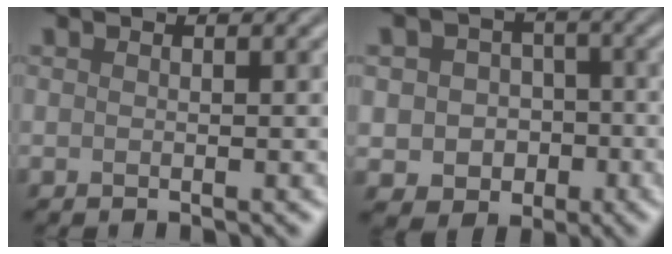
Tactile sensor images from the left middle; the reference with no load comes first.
{"total": 4.6, "force": [-0.7, 4.1, 1.8], "torque": [-0.016, 0.001, -0.023]}